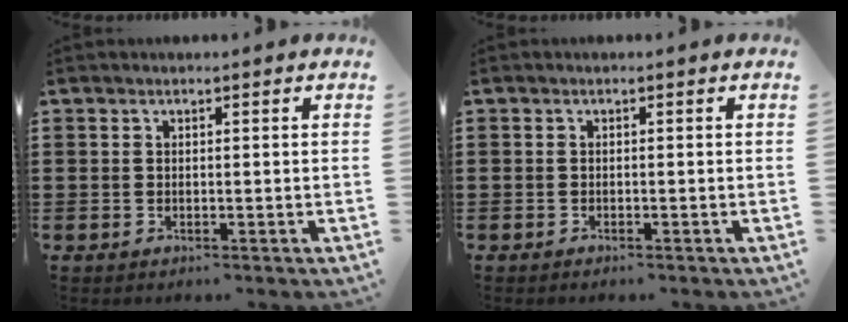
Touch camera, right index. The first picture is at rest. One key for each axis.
{"total": 0.5, "fx": -0.5, "fy": 0.0, "fz": 0.1, "tx": -0.002, "ty": -0.002, "tz": -0.010}